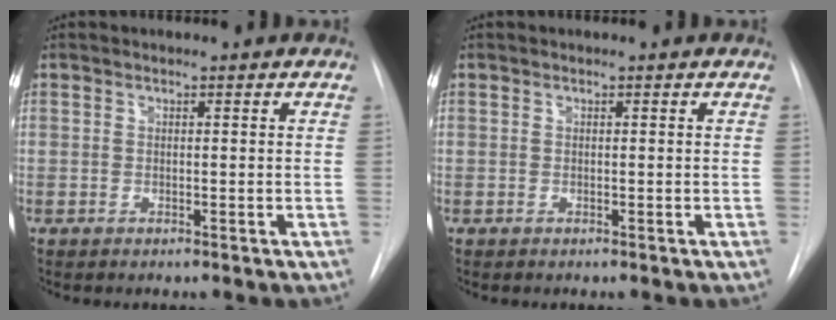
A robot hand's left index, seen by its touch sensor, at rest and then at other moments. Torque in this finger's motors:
{"motor_torque": [0.00, 0.02, 0.00, 0.00]}